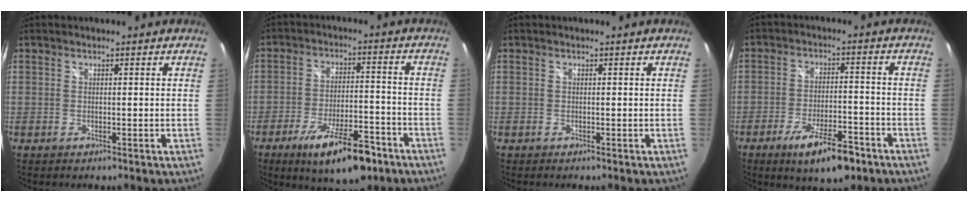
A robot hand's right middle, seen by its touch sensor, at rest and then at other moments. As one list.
[{"total": 14.3, "force": [-9.3, 4.3, 10.1], "torque": [-0.179, -0.017, -0.141]}, {"total": 0.0}, {"total": 11.1, "force": [-7.1, 3.2, 7.8], "torque": [-0.147, -0.015, -0.112]}]